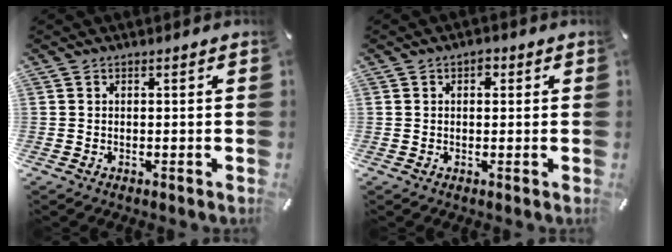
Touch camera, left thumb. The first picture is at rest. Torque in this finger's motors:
{"motor_torque": [-0.10, -0.12, 0.36, 0.13, -0.02]}